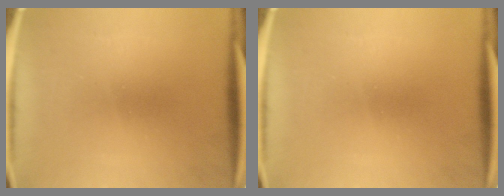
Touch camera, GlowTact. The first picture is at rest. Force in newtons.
{"total": 0.0}